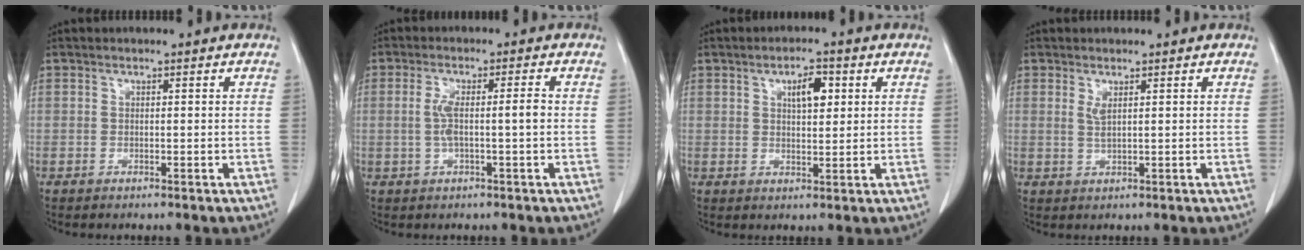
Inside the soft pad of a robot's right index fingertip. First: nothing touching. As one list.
[{"total": 4.7, "force": [-0.3, 0.4, 4.7], "torque": [-0.098, 0.011, -0.002]}, {"total": 4.5, "force": [1.7, 1.7, 3.9], "torque": [-0.062, 0.003, 0.027]}, {"total": 1.7, "force": [0.8, 0.2, 1.5], "torque": [-0.035, -0.006, 0.019]}]